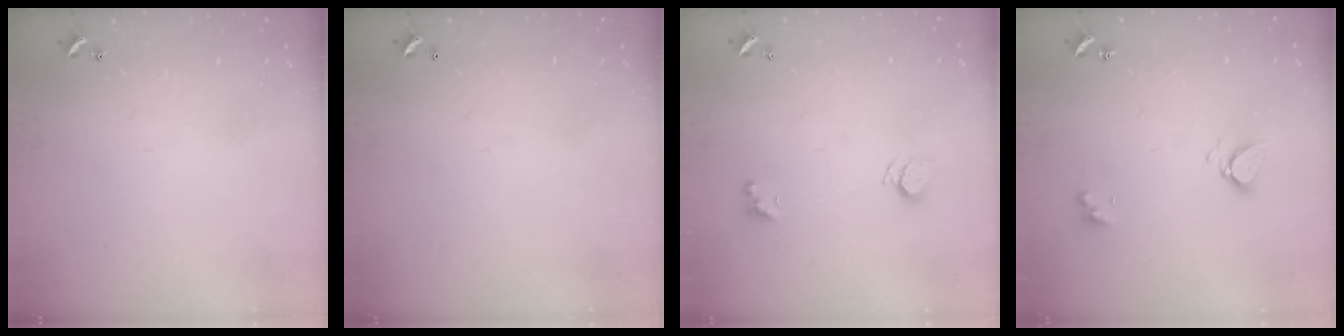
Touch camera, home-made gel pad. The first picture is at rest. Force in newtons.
{"total": 2.7, "press": 2.7, "slide": 0.1}
{"total": 2.5, "press": 2.4, "slide": 0.7}
{"total": 5.1, "press": 5.1, "slide": 0.5}